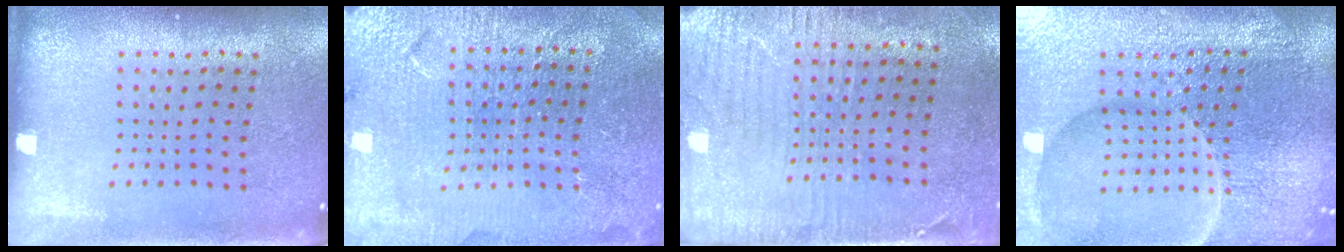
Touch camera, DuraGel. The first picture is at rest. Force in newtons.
{"total": 4.1, "press": 3.9, "slide": 1.2}
{"total": 3.0, "press": 2.4, "slide": 1.7}
{"total": 6.6, "press": 5.9, "slide": 2.9}